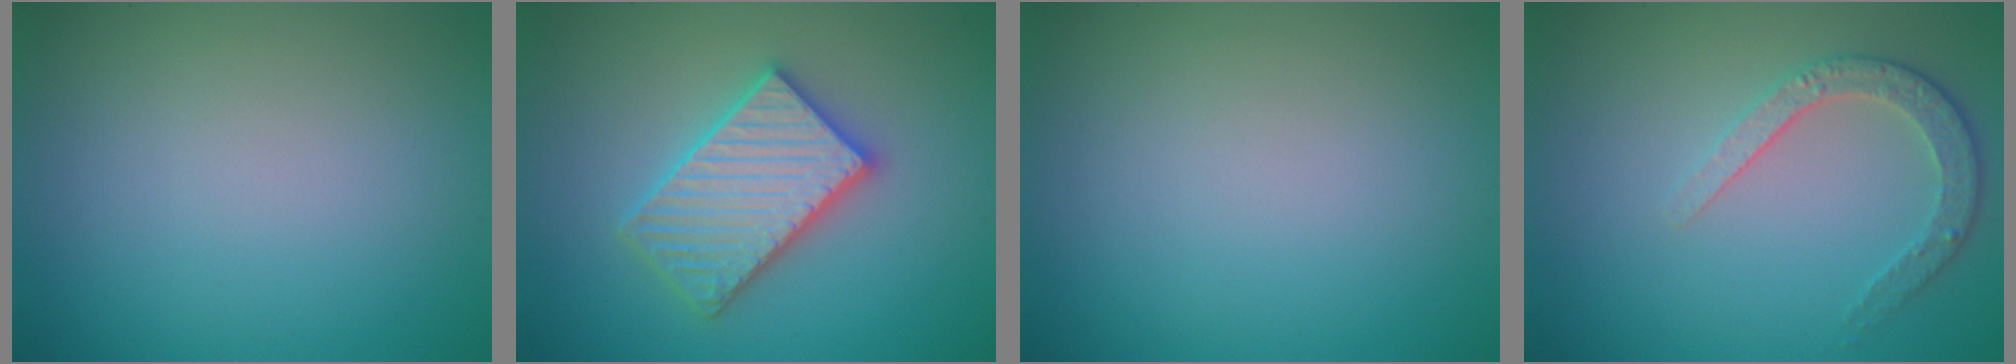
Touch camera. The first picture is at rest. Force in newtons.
{"total": 5.6, "press": 5.5, "slide": 0.8}
{"total": 0.0}
{"total": 2.6, "press": 2.5, "slide": 1.0}